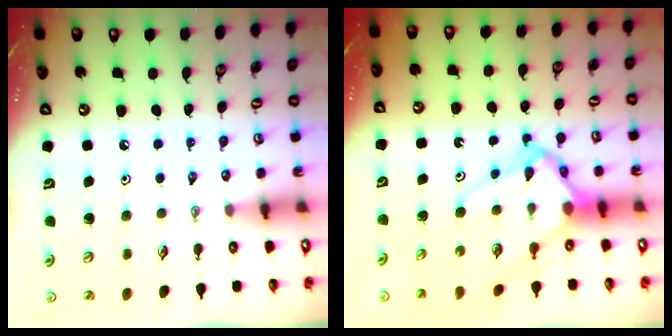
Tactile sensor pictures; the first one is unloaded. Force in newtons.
{"total": 9.7, "press": 9.7, "slide": 0.8}